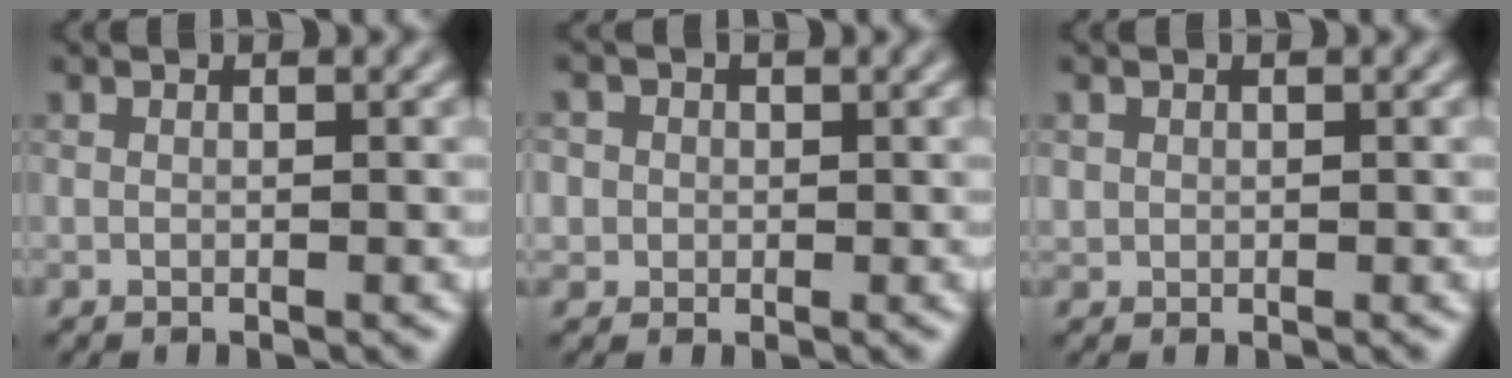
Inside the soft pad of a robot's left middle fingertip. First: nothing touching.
{"total": 1.7, "force": [0.6, 1.5, 0.2], "torque": [-0.022, 0.010, 0.023]}
{"total": 0.5, "force": [0.0, -0.2, -0.5], "torque": [-0.001, 0.002, 0.014]}